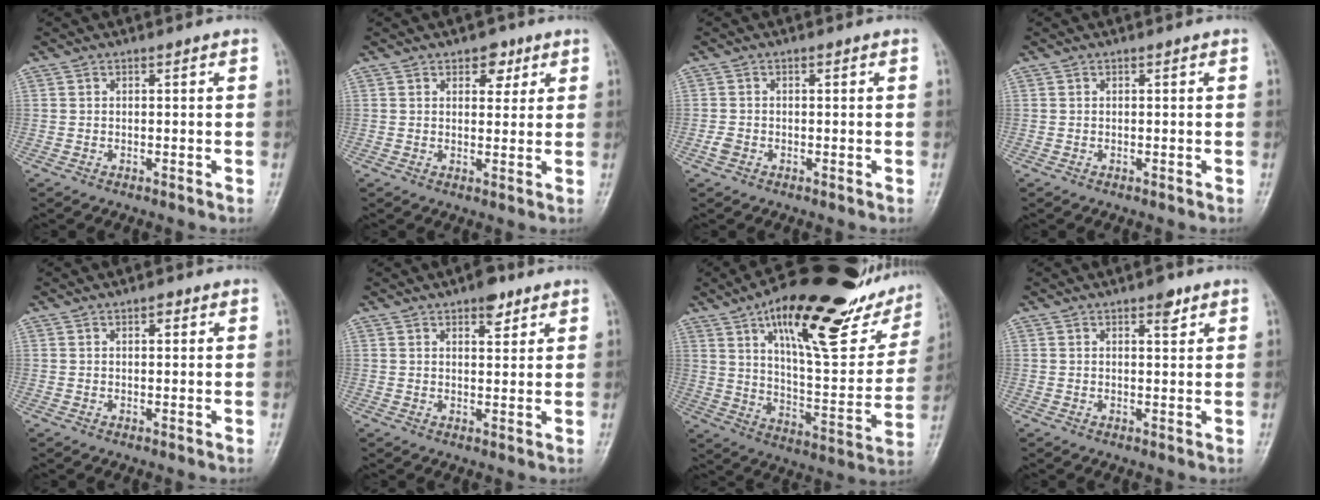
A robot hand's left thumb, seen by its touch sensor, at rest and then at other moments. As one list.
[{"total": 4.1, "force": [2.3, 2.7, 2.2], "torque": [-0.002, -0.008, 0.029]}, {"total": 1.6, "force": [-0.6, 1.2, 0.8], "torque": [-0.016, 0.001, -0.015]}, {"total": 0.0}, {"total": 1.6, "force": [0.8, 0.8, 1.1], "torque": [-0.011, -0.001, 0.010]}, {"total": 4.4, "force": [2.8, 2.0, 2.7], "torque": [-0.022, -0.013, 0.039]}, {"total": 31.2, "force": [17.6, 10.8, 23.5], "torque": [-0.302, -0.034, 0.268]}, {"total": 2.7, "force": [1.7, 1.1, 1.8], "torque": [-0.018, -0.008, 0.023]}]